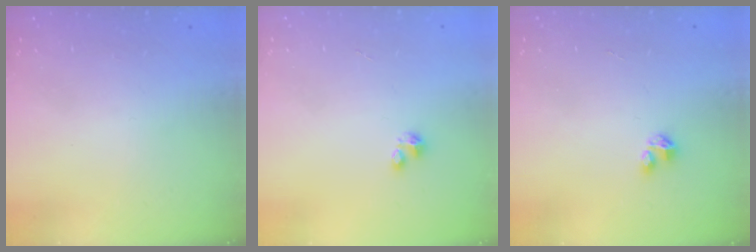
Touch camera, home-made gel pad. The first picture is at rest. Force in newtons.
{"total": 0.9, "press": 0.9, "slide": 0.1}
{"total": 2.1, "press": 2.1, "slide": 0.2}